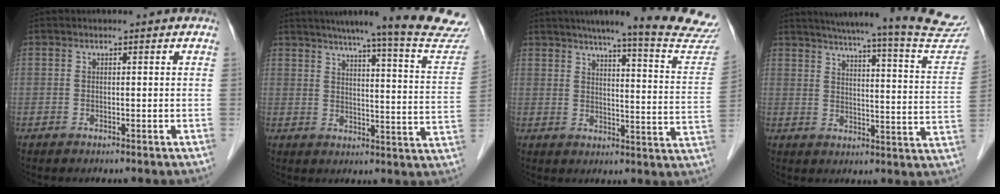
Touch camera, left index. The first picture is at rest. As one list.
[{"total": 23.0, "force": [20.8, -0.4, 9.8], "torque": [-0.135, -0.071, 0.245]}, {"total": 21.1, "force": [19.2, -0.3, 8.8], "torque": [-0.112, -0.078, 0.223]}, {"total": 26.6, "force": [24.3, -0.2, 10.8], "torque": [-0.153, -0.086, 0.288]}]